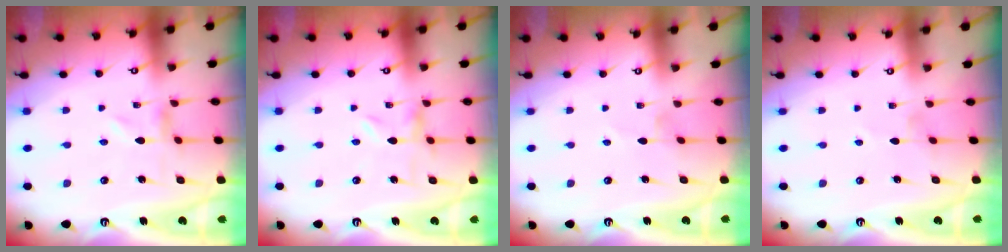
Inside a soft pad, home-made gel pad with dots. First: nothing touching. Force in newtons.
{"total": 0.0}
{"total": 0.9, "press": 0.9, "slide": 0.2}
{"total": 0.5, "press": 0.5, "slide": 0.1}